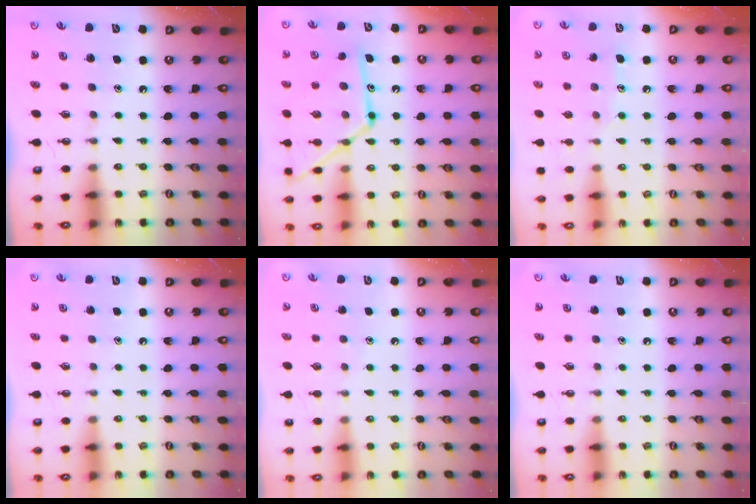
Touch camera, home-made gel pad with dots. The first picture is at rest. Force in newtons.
{"total": 17.0, "press": 16.9, "slide": 1.2}
{"total": 7.5, "press": 7.5, "slide": 0.5}
{"total": 0.0}
{"total": 3.4, "press": 3.3, "slide": 0.4}
{"total": 0.0}